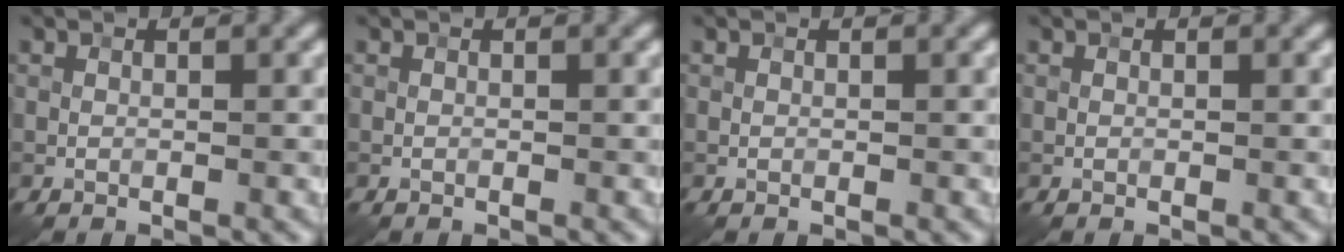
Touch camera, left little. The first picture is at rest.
{"total": 0.0}
{"total": 0.0}
{"total": 0.0}